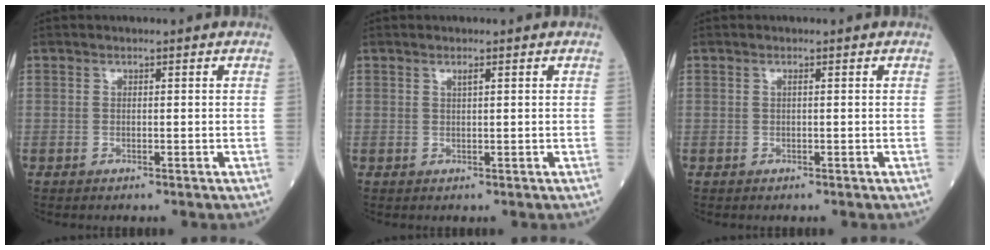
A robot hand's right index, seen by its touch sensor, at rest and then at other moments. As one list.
[{"total": 0.8, "force": [0.4, -0.1, 0.6], "torque": [-0.013, 0.000, 0.008]}, {"total": 0.0}]